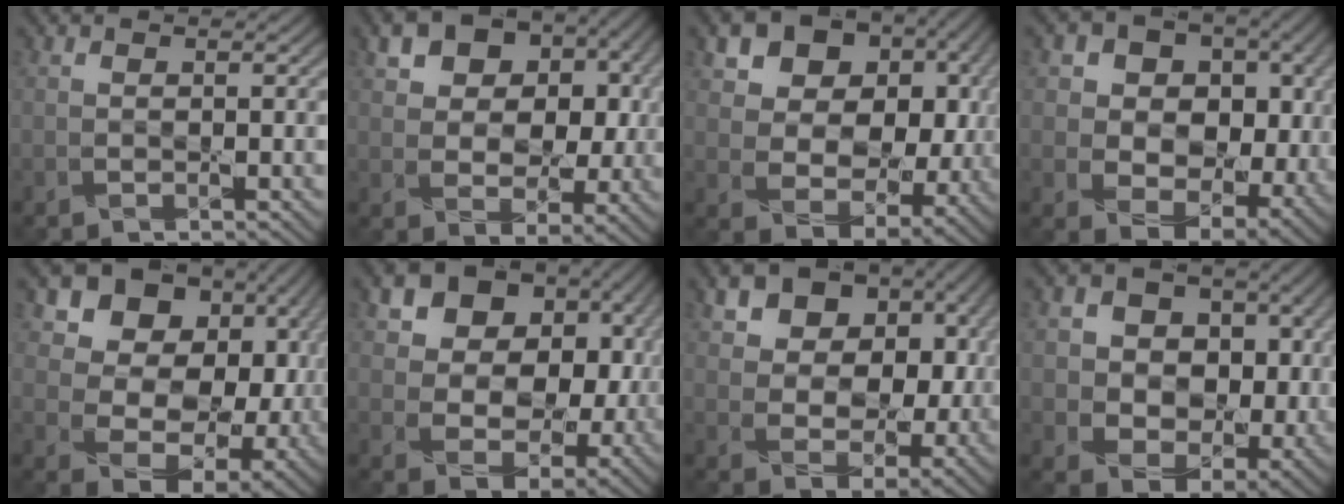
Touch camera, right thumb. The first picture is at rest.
{"total": 11.5, "force": [3.7, 8.0, 7.4], "torque": [-0.131, 0.003, 0.060]}
{"total": 16.9, "force": [5.9, 11.8, 10.5], "torque": [-0.197, 0.029, 0.124]}
{"total": 13.3, "force": [2.7, 10.1, 8.1], "torque": [-0.160, -0.001, 0.049]}
{"total": 14.9, "force": [4.5, 10.7, 9.4], "torque": [-0.177, -0.001, 0.096]}
{"total": 18.4, "force": [6.2, 13.5, 11.0], "torque": [-0.222, 0.038, 0.136]}
{"total": 14.9, "force": [5.5, 10.2, 9.3], "torque": [-0.176, 0.022, 0.096]}
{"total": 12.1, "force": [2.3, 9.7, 6.8], "torque": [-0.152, -0.008, 0.043]}